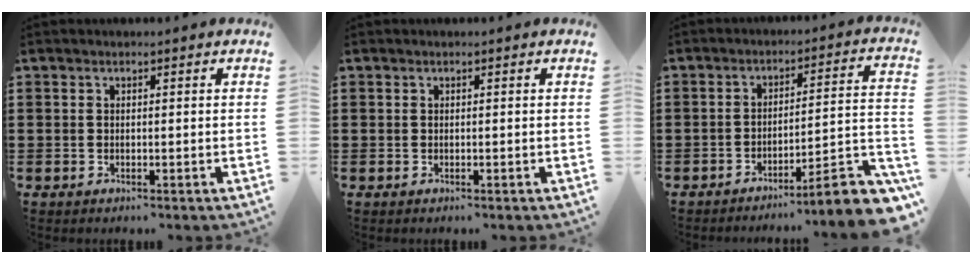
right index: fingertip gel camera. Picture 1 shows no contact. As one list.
[{"total": 0.0}, {"total": 7.6, "force": [-5.6, 0.3, 5.2], "torque": [-0.078, -0.007, -0.105]}]